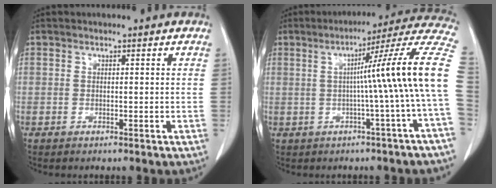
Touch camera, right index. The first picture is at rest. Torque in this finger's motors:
{"motor_torque": [1.36, 0.02, 0.65, 0.19]}